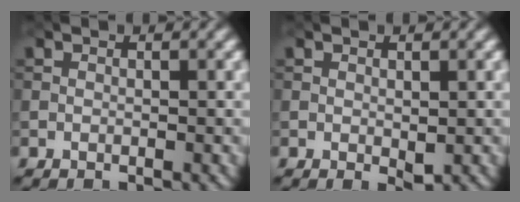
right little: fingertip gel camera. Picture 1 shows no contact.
{"total": 1.3, "force": [0.0, 0.6, 1.1], "torque": [-0.015, -0.006, 0.006]}